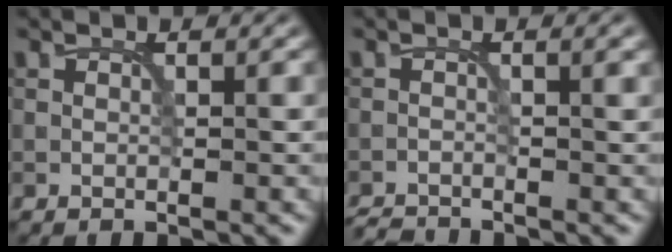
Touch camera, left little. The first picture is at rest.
{"total": 2.4, "force": [-2.1, 0.5, 1.1], "torque": [-0.016, -0.007, -0.047]}